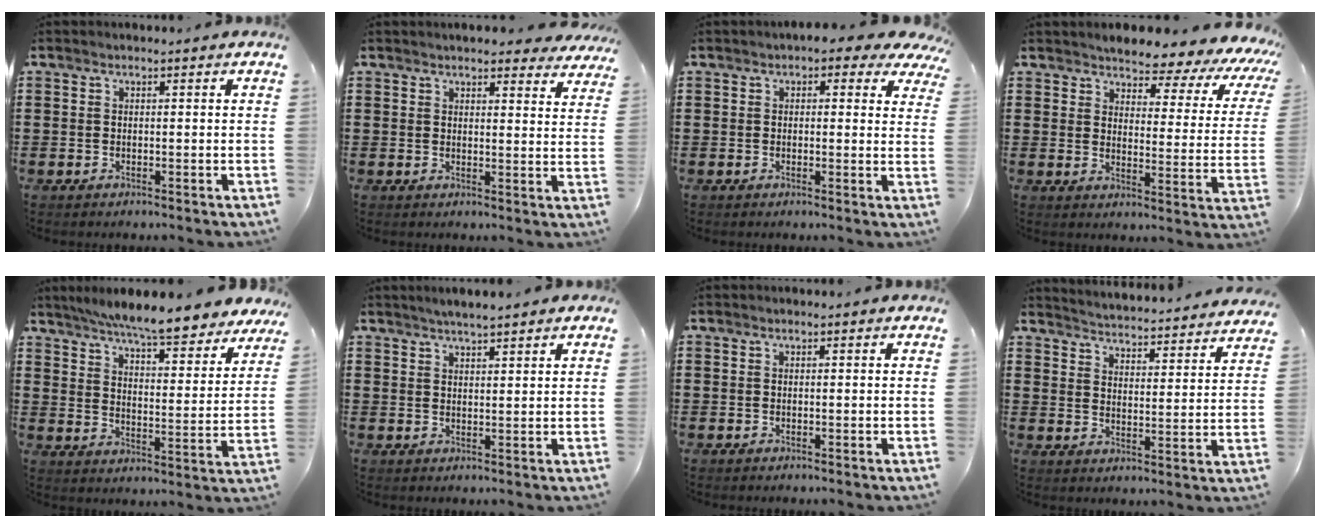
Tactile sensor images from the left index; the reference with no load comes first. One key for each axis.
{"total": 3.2, "fx": 2.7, "fy": 0.3, "fz": 1.6, "tx": -0.031, "ty": -0.005, "tz": 0.048}
{"total": 2.3, "fx": 1.2, "fy": 1.2, "fz": 1.5, "tx": -0.030, "ty": 0.004, "tz": 0.017}
{"total": 3.7, "fx": 3.5, "fy": 0.9, "fz": 0.9, "tx": -0.028, "ty": -0.036, "tz": 0.050}
{"total": 7.6, "fx": 7.0, "fy": -0.5, "fz": 2.9, "tx": -0.076, "ty": -0.047, "tz": 0.118}
{"total": 2.4, "fx": 2.2, "fy": -0.1, "fz": 0.8, "tx": -0.020, "ty": 0.001, "tz": 0.041}
{"total": 0.0}
{"total": 3.7, "fx": 3.6, "fy": -0.8, "fz": -0.1, "tx": -0.021, "ty": -0.039, "tz": 0.055}